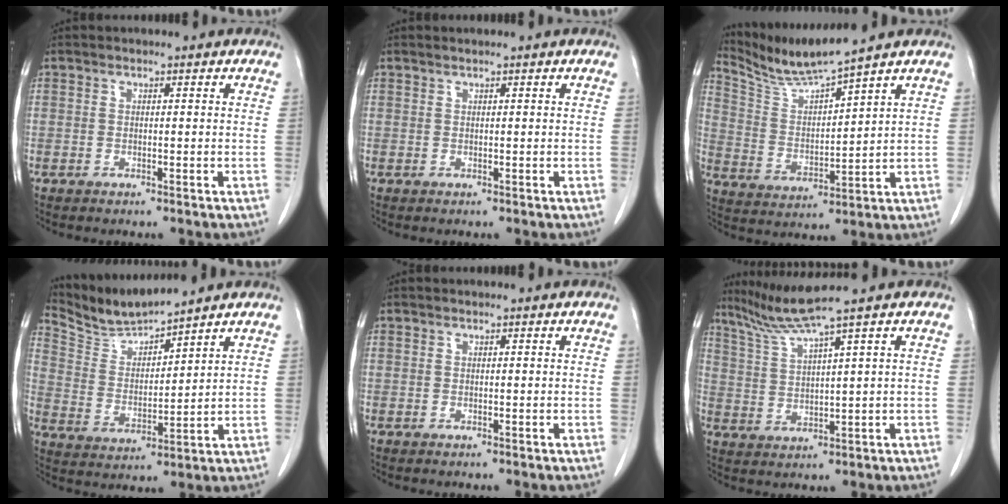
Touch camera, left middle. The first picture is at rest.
{"total": 0.0}
{"total": 7.9, "force": [7.4, -1.8, 2.1], "torque": [-0.054, -0.013, 0.155]}
{"total": 6.0, "force": [5.9, -0.8, -0.4], "torque": [-0.007, -0.003, 0.132]}
{"total": 0.0}
{"total": 6.0, "force": [4.8, -2.5, 2.5], "torque": [-0.059, -0.010, 0.103]}